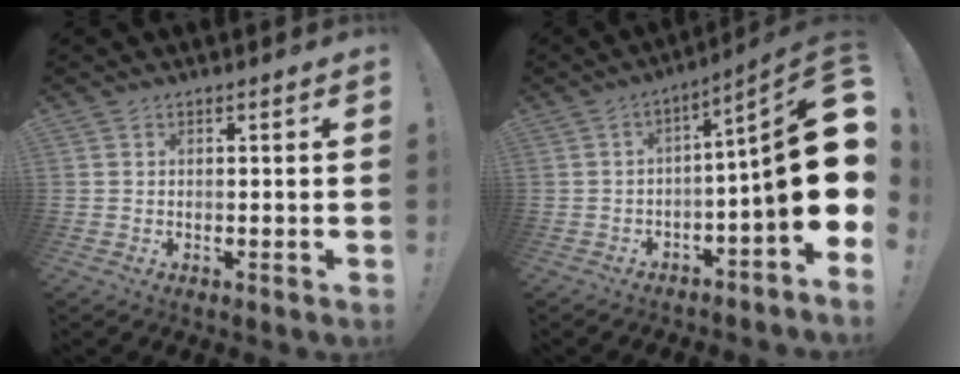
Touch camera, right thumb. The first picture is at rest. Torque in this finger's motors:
{"motor_torque": [2.67, 2.33, 1.40, -1.37, 0.11]}